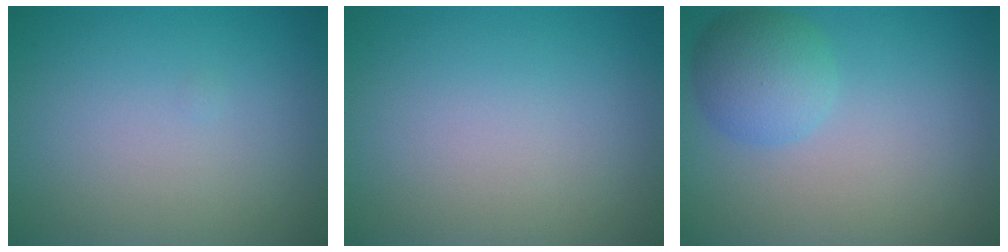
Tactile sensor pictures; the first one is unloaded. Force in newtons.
{"total": 0.0}
{"total": 3.8, "press": 3.8, "slide": 0.2}